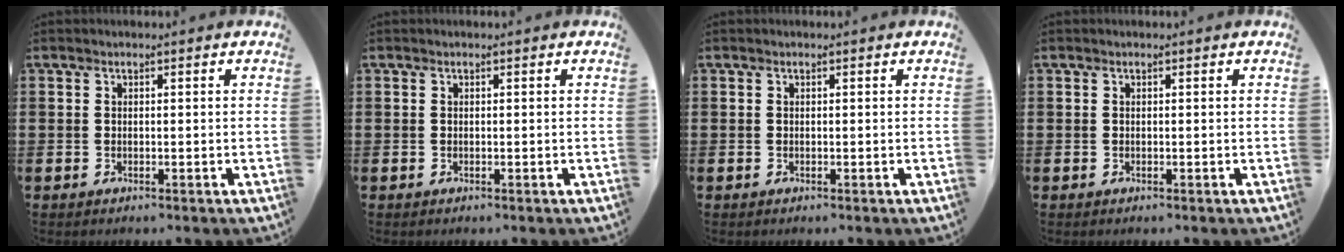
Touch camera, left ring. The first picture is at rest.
{"total": 0.0}
{"total": 0.0}
{"total": 0.0}